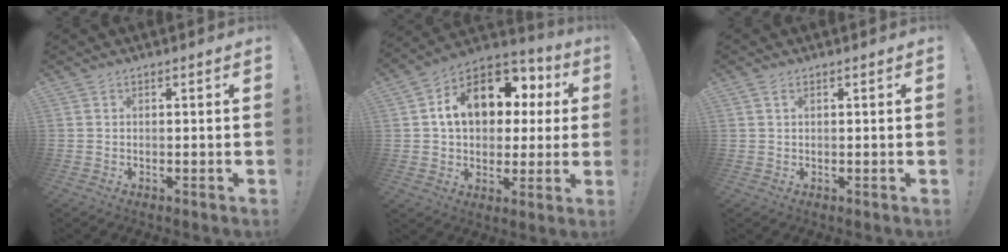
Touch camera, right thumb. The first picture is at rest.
{"total": 16.7, "force": [5.3, 11.5, 10.9], "torque": [-0.161, -0.016, 0.099]}
{"total": 1.1, "force": [0.5, 0.5, 0.9], "torque": [-0.019, 0.002, 0.008]}